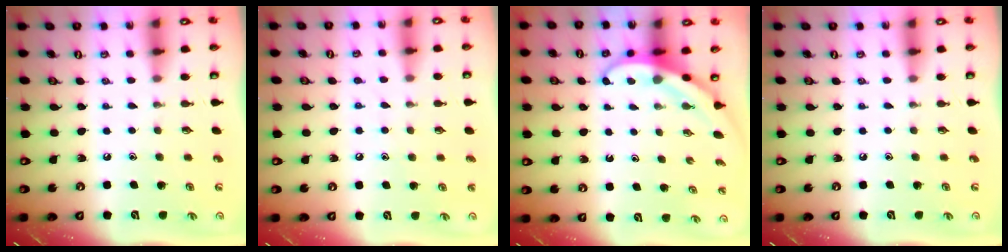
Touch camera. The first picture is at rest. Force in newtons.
{"total": 5.2, "press": 5.2, "slide": 0.4}
{"total": 4.0, "press": 3.9, "slide": 0.3}
{"total": 0.0}